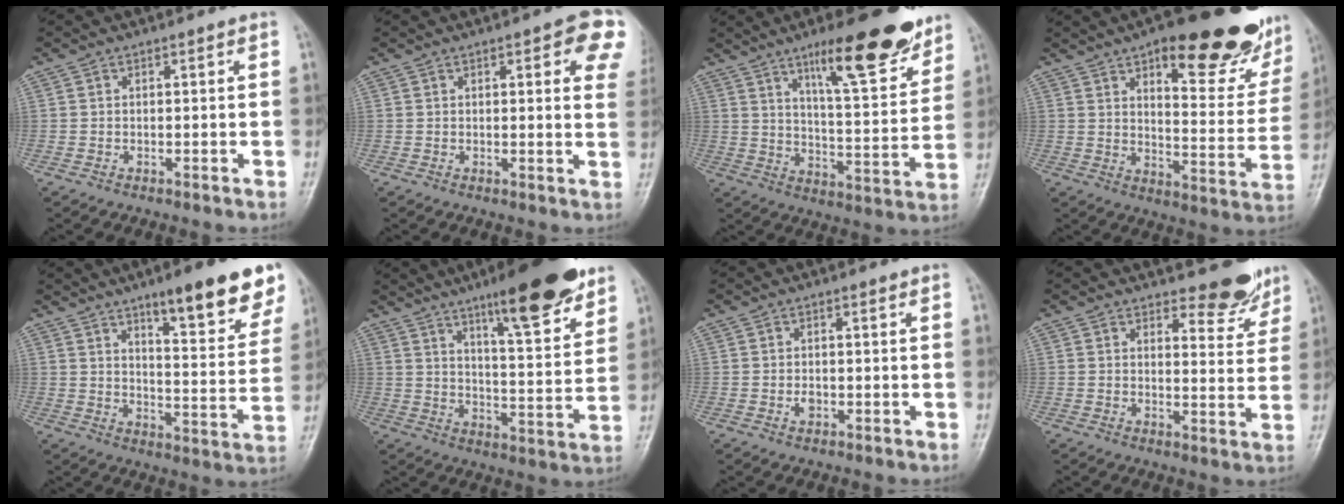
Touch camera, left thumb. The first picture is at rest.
{"total": 9.4, "force": [3.8, 2.8, 8.2], "torque": [-0.067, -0.009, 0.037]}
{"total": 17.6, "force": [11.6, 4.3, 12.5], "torque": [-0.153, -0.067, 0.182]}
{"total": 24.4, "force": [15.4, 8.4, 17.0], "torque": [-0.177, -0.067, 0.206]}
{"total": 16.3, "force": [10.4, 3.8, 12.0], "torque": [-0.124, -0.056, 0.149]}
{"total": 17.3, "force": [11.5, 3.7, 12.4], "torque": [-0.154, -0.064, 0.177]}
{"total": 1.4, "force": [-0.2, 1.0, 1.0], "torque": [-0.011, 0.000, -0.002]}
{"total": 6.5, "force": [5.6, 2.5, 2.4], "torque": [-0.004, -0.049, 0.071]}